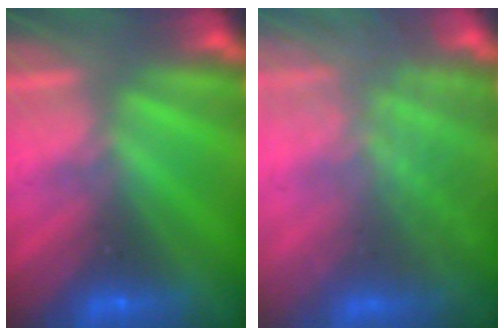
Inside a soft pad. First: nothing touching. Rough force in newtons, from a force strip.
{"total": 7.6}